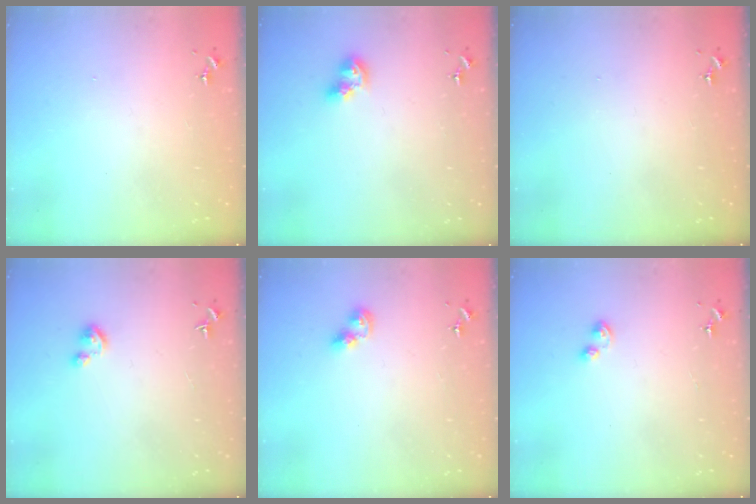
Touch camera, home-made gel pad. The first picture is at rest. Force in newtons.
{"total": 9.8, "press": 9.7, "slide": 1.2}
{"total": 0.0}
{"total": 2.8, "press": 2.8, "slide": 0.2}
{"total": 5.7, "press": 5.7, "slide": 0.4}
{"total": 3.8, "press": 3.8, "slide": 0.5}